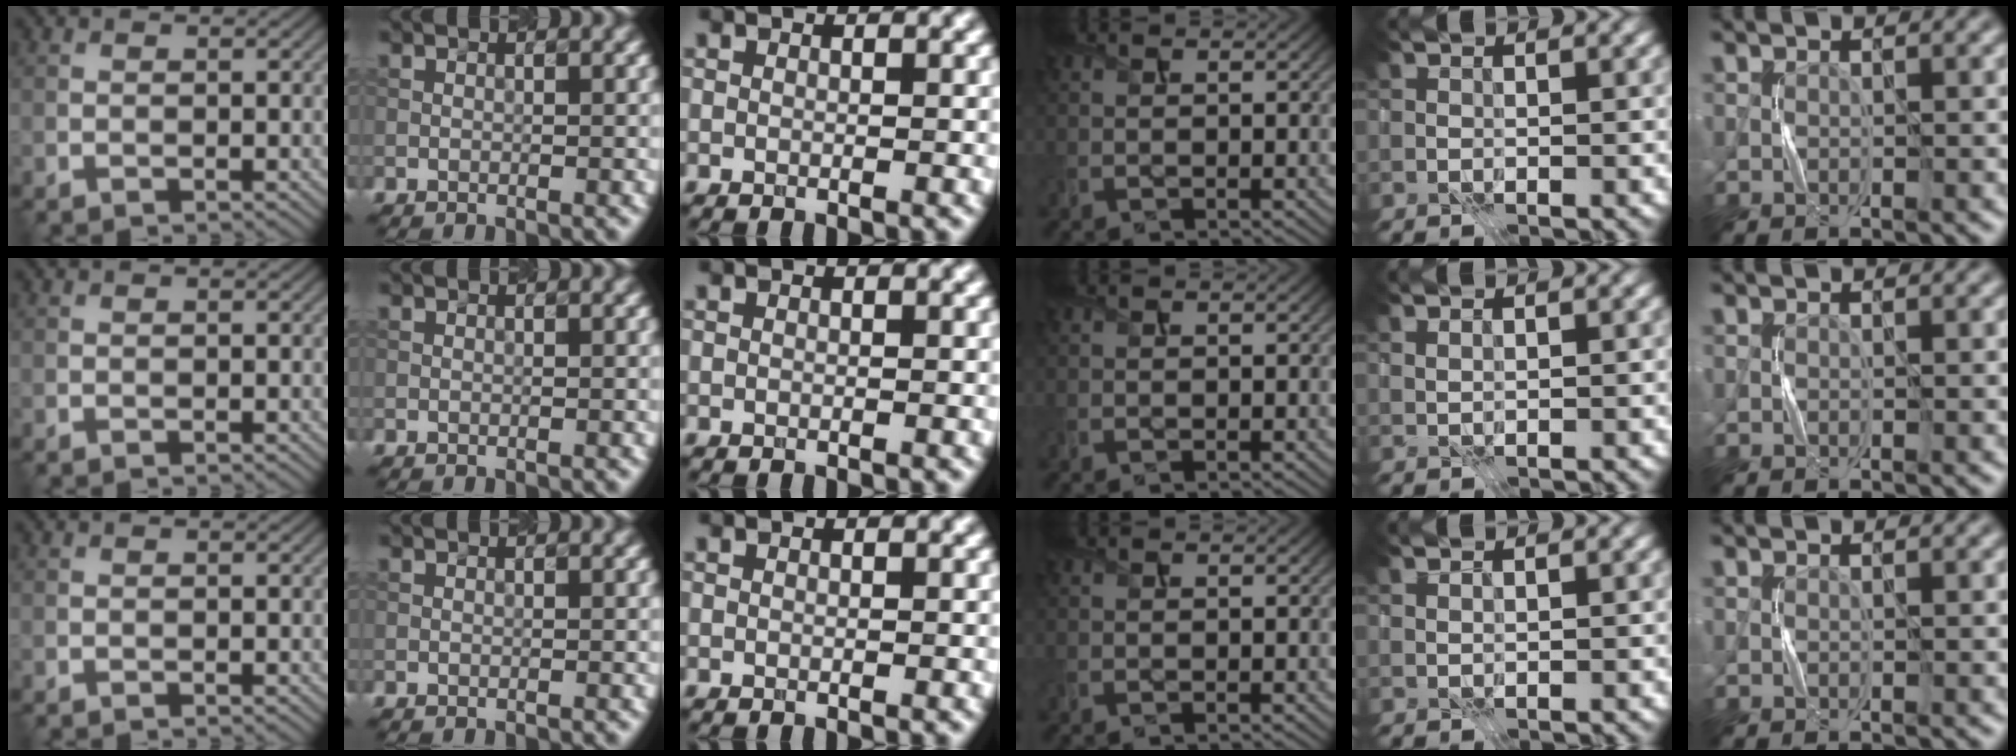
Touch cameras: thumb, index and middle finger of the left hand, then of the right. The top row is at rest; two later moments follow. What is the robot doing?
{"motion": "press", "object": "sticky note"}